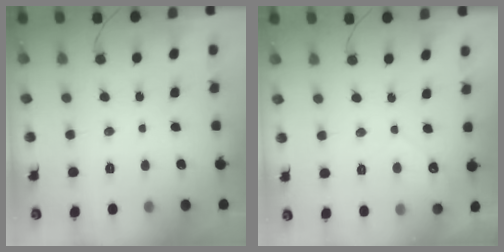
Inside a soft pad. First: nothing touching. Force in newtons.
{"total": 3.0, "press": 3.0, "slide": 0.1}